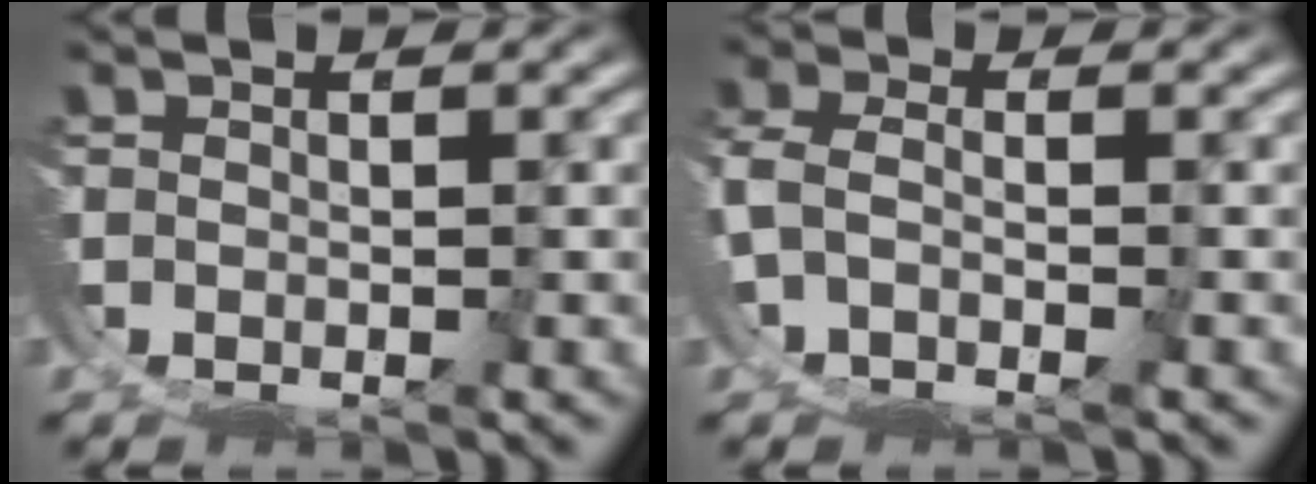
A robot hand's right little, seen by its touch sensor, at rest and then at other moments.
{"total": 4.5, "force": [-1.4, 3.5, 2.3], "torque": [-0.066, -0.025, -0.014]}